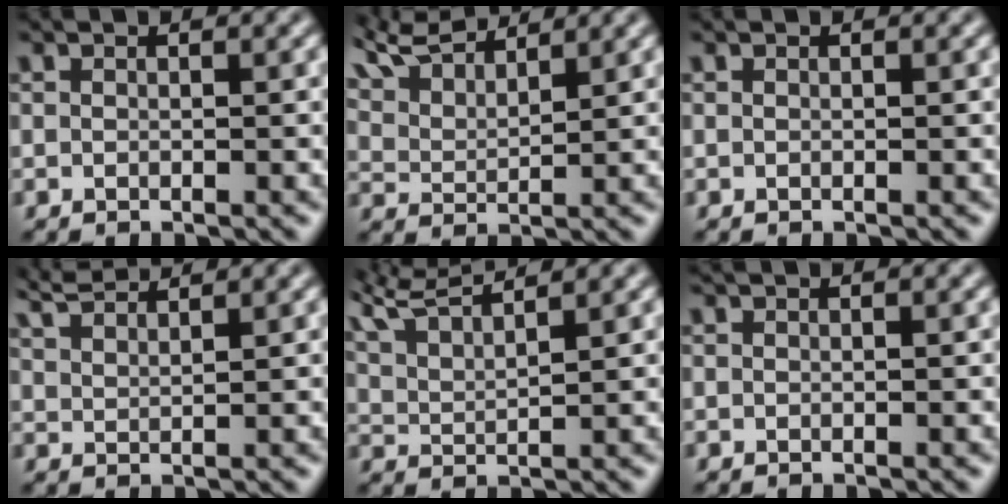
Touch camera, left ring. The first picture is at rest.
{"total": 4.7, "force": [4.3, 0.9, 1.5], "torque": [-0.045, 0.016, 0.082]}
{"total": 0.0}
{"total": 3.2, "force": [3.1, 0.2, 0.9], "torque": [-0.013, 0.011, 0.060]}
{"total": 6.8, "force": [5.8, 1.3, 3.2], "torque": [-0.069, 0.032, 0.087]}
{"total": 0.0}